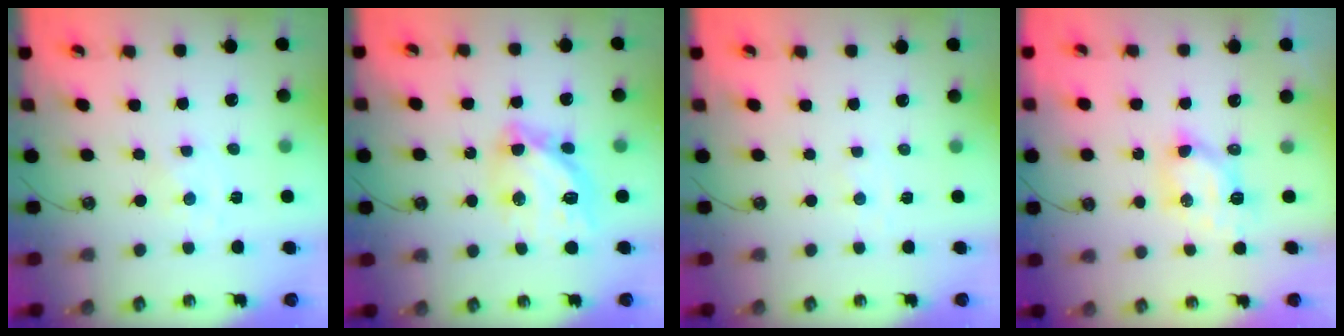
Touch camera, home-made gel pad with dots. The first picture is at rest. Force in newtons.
{"total": 13.2, "press": 13.1, "slide": 1.1}
{"total": 1.4, "press": 1.4, "slide": 0.4}
{"total": 6.4, "press": 6.4, "slide": 0.2}